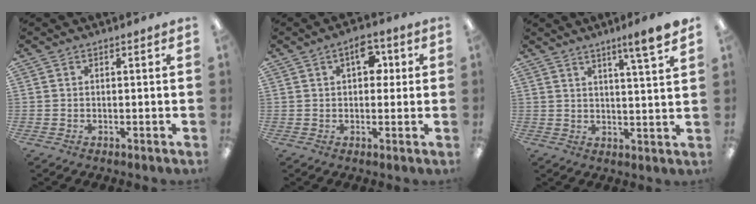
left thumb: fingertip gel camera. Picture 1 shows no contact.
{"total": 6.8, "force": [2.4, 3.7, 5.1], "torque": [-0.063, -0.002, 0.035]}
{"total": 6.4, "force": [4.9, -0.3, 4.2], "torque": [-0.062, -0.031, 0.075]}